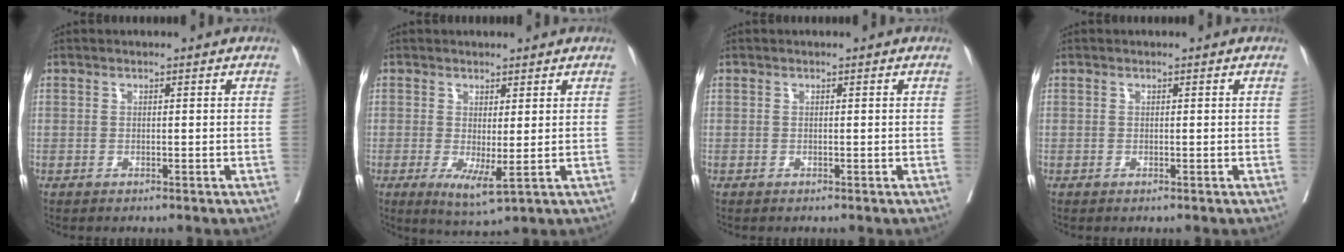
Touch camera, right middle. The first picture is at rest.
{"total": 4.5, "force": [-0.5, 0.9, 4.4], "torque": [-0.073, -0.015, 0.002]}
{"total": 0.0}
{"total": 0.0}